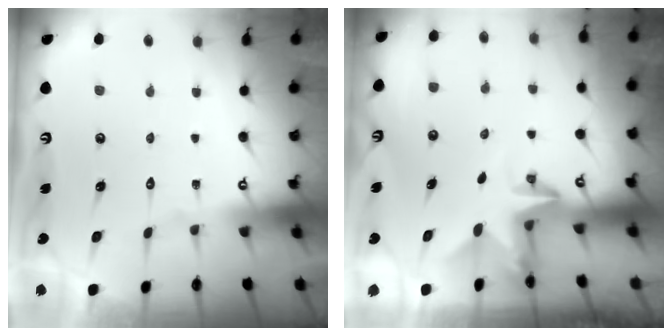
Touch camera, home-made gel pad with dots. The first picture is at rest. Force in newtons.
{"total": 2.4, "press": 2.3, "slide": 0.4}